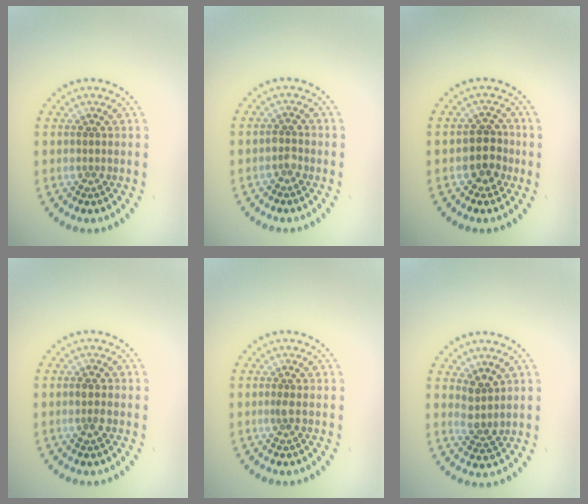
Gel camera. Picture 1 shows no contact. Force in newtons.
{"total": 1.0, "press": 1.0, "slide": 0.2}
{"total": 2.7, "press": 2.5, "slide": 1.1}
{"total": 1.3, "press": 1.3, "slide": 0.2}
{"total": 0.7, "press": 0.5, "slide": 0.5}
{"total": 2.3, "press": 1.8, "slide": 1.3}